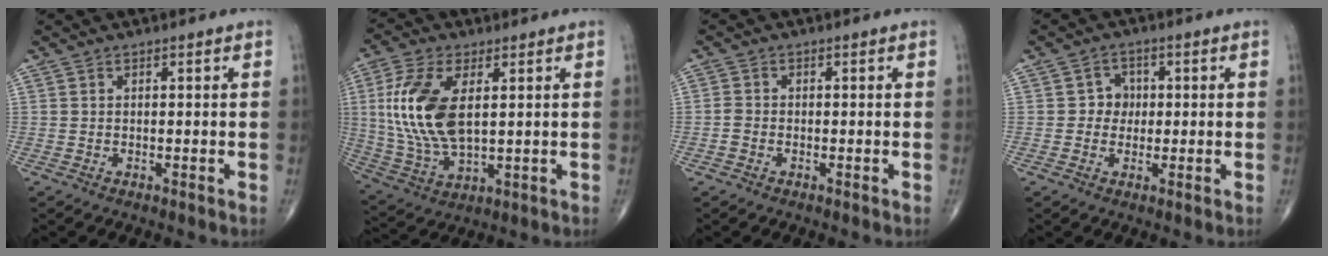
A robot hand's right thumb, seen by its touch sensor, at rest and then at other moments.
{"total": 15.2, "force": [2.7, 7.6, 12.9], "torque": [-0.277, -0.009, 0.060]}
{"total": 1.6, "force": [-0.7, 1.2, 0.8], "torque": [-0.017, 0.007, -0.015]}
{"total": 3.5, "force": [0.1, 3.2, 1.3], "torque": [0.008, 0.010, -0.006]}